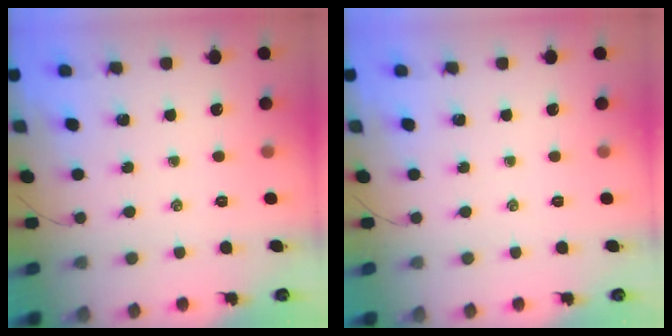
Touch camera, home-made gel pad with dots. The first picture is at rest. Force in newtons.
{"total": 0.0}